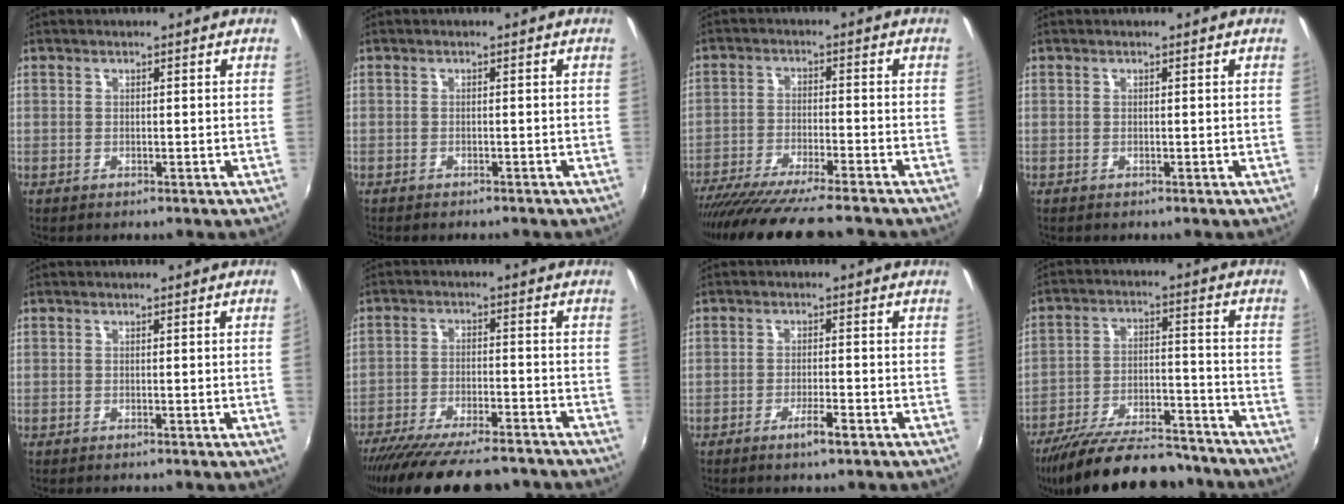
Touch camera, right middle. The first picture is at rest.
{"total": 2.1, "force": [-1.9, 0.5, 0.8], "torque": [-0.022, -0.011, -0.029]}
{"total": 16.4, "force": [-14.3, 0.6, 8.1], "torque": [-0.157, -0.045, -0.231]}
{"total": 0.0}
{"total": 0.8, "force": [0.0, -0.5, 0.6], "torque": [-0.004, -0.003, -0.001]}
{"total": 20.5, "force": [-17.4, 4.6, 9.8], "torque": [-0.189, -0.040, -0.258]}
{"total": 3.3, "force": [-2.1, 0.3, 2.5], "torque": [-0.054, -0.002, -0.037]}
{"total": 23.7, "force": [-20.3, 6.2, 10.5], "torque": [-0.196, -0.018, -0.292]}